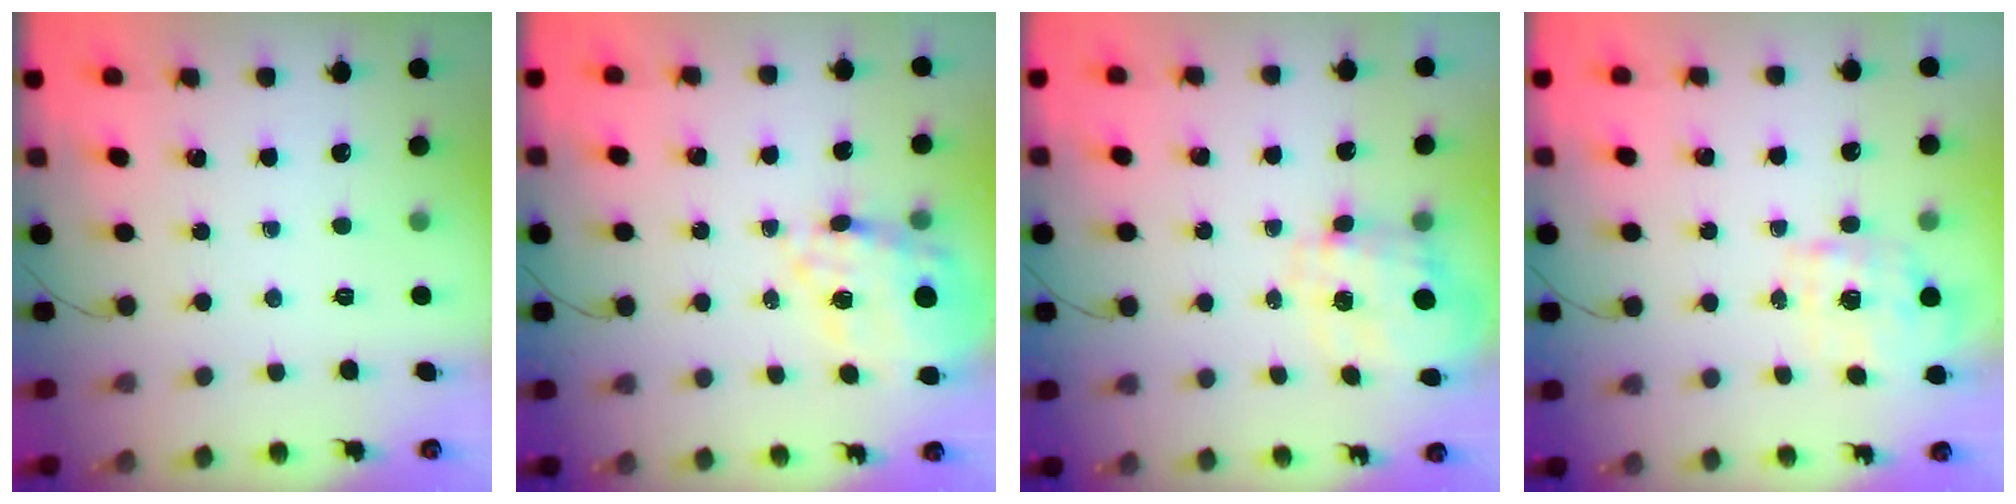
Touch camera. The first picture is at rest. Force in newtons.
{"total": 19.0, "press": 18.6, "slide": 3.6}
{"total": 3.6, "press": 3.4, "slide": 1.1}
{"total": 1.9, "press": 1.8, "slide": 0.6}